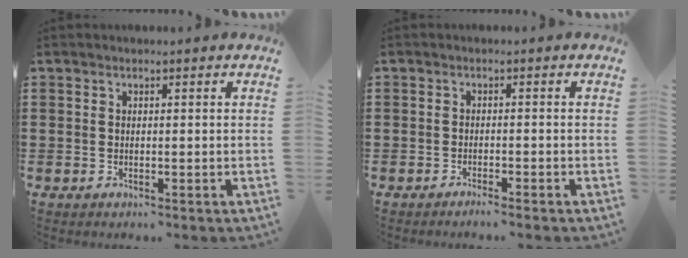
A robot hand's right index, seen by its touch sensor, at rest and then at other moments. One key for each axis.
{"total": 1.4, "fx": -1.3, "fy": -0.2, "fz": 0.4, "tx": -0.007, "ty": 0.001, "tz": -0.025}